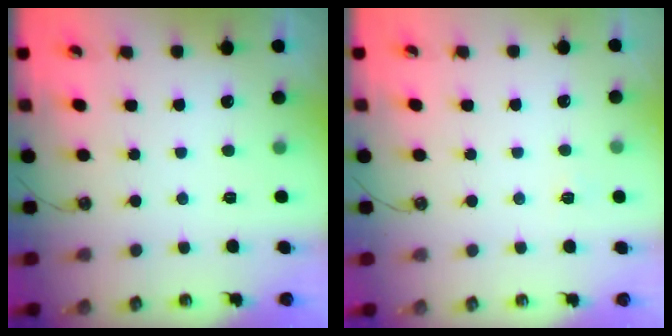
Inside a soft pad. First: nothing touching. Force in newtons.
{"total": 2.7, "press": 2.6, "slide": 0.4}